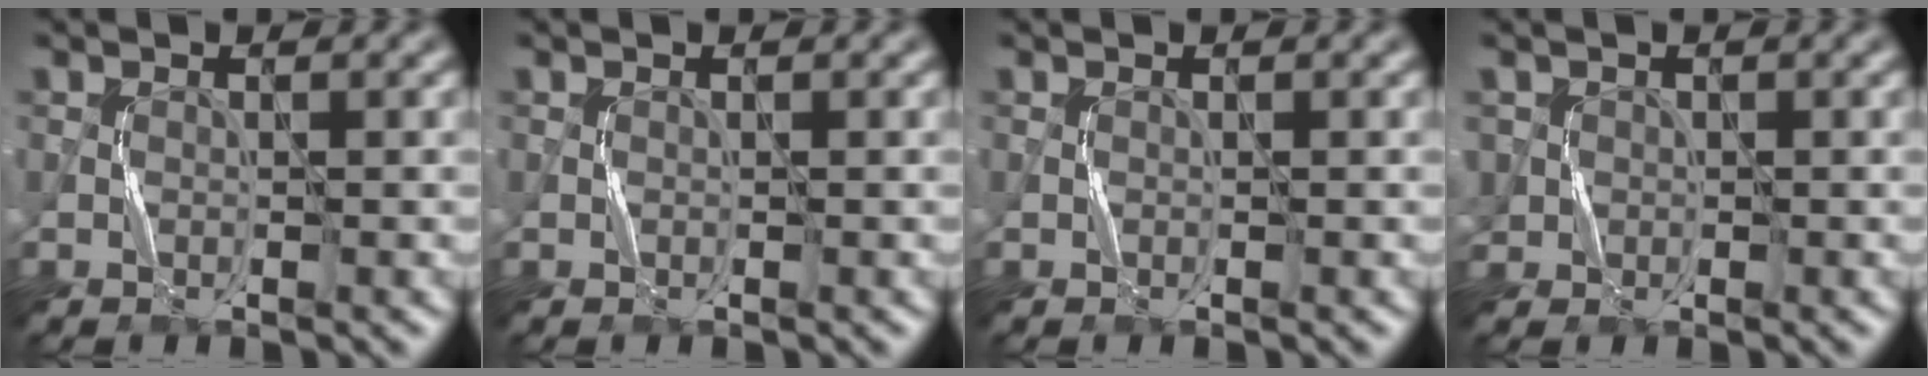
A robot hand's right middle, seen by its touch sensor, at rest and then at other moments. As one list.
[{"total": 0.0}, {"total": 0.0}, {"total": 1.4, "force": [0.0, 1.4, 0.0], "torque": [0.007, -0.001, 0.003]}]